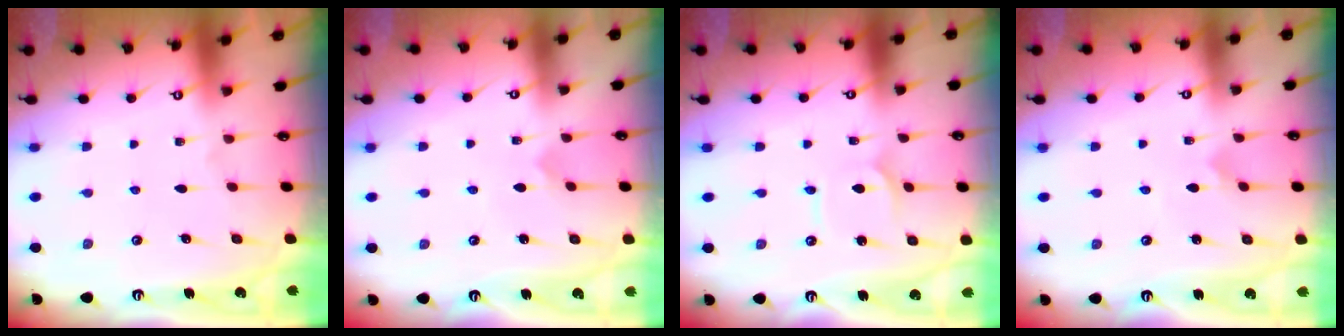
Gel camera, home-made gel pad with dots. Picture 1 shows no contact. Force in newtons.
{"total": 2.7, "press": 2.7, "slide": 0.3}
{"total": 1.6, "press": 1.6, "slide": 0.0}
{"total": 1.0, "press": 1.0, "slide": 0.1}